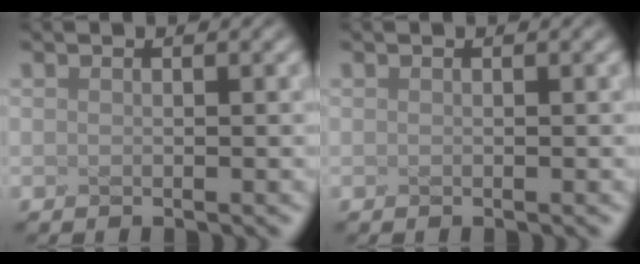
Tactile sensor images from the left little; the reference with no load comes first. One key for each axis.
{"total": 0.0}